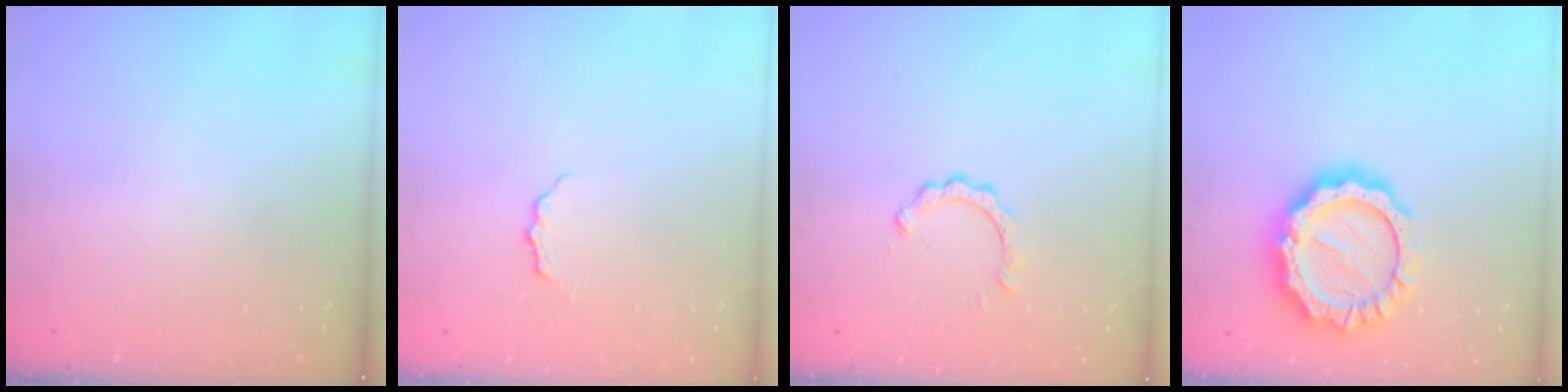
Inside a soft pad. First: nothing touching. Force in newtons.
{"total": 4.1, "press": 4.1, "slide": 0.5}
{"total": 2.8, "press": 2.7, "slide": 0.3}
{"total": 20.7, "press": 20.6, "slide": 1.8}